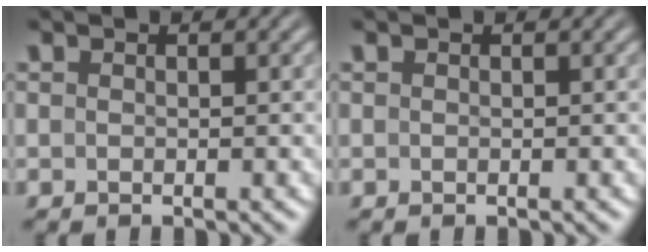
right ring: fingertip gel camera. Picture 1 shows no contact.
{"total": 0.0}